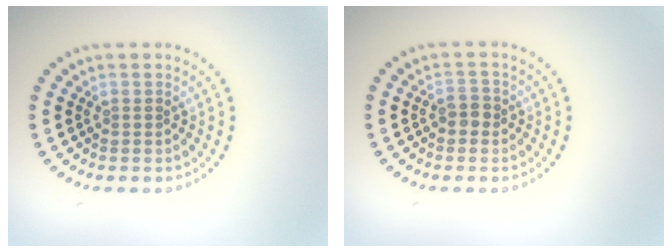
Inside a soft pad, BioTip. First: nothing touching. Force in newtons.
{"total": 1.4, "press": 1.3, "slide": 0.3}